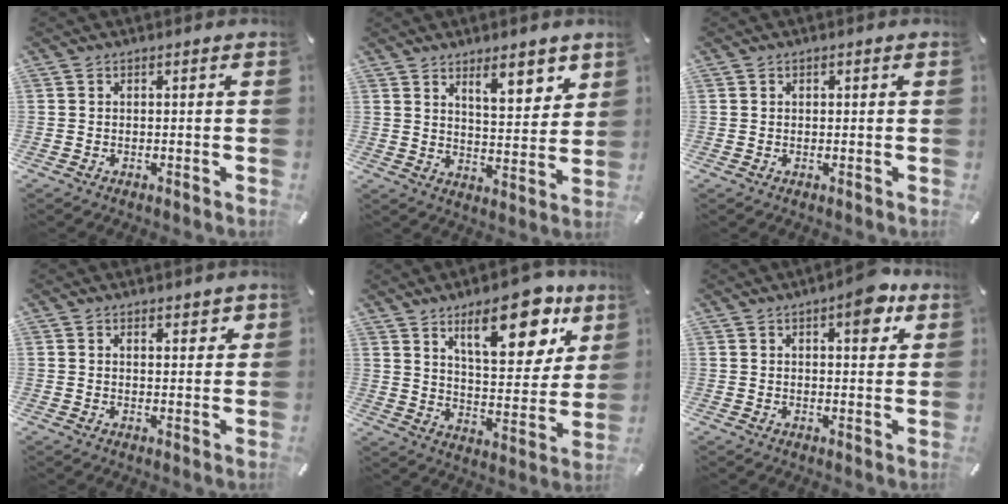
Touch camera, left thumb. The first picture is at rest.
{"total": 9.5, "force": [6.8, 3.7, 5.5], "torque": [-0.065, -0.042, 0.111]}
{"total": 0.6, "force": [0.2, 0.5, 0.3], "torque": [-0.006, 0.002, 0.003]}
{"total": 2.6, "force": [1.8, 1.6, 1.1], "torque": [-0.009, -0.006, 0.029]}
{"total": 20.1, "force": [12.0, 8.7, 13.5], "torque": [-0.175, -0.069, 0.191]}
{"total": 7.9, "force": [4.1, 3.2, 5.9], "torque": [-0.067, -0.021, 0.060]}